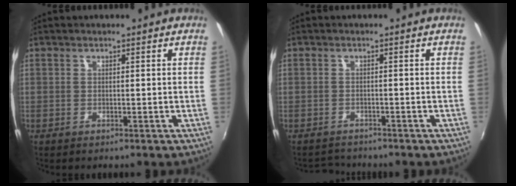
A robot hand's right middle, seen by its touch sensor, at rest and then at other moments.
{"total": 2.8, "force": [-2.7, 0.9, -0.1], "torque": [-0.009, 0.000, -0.050]}